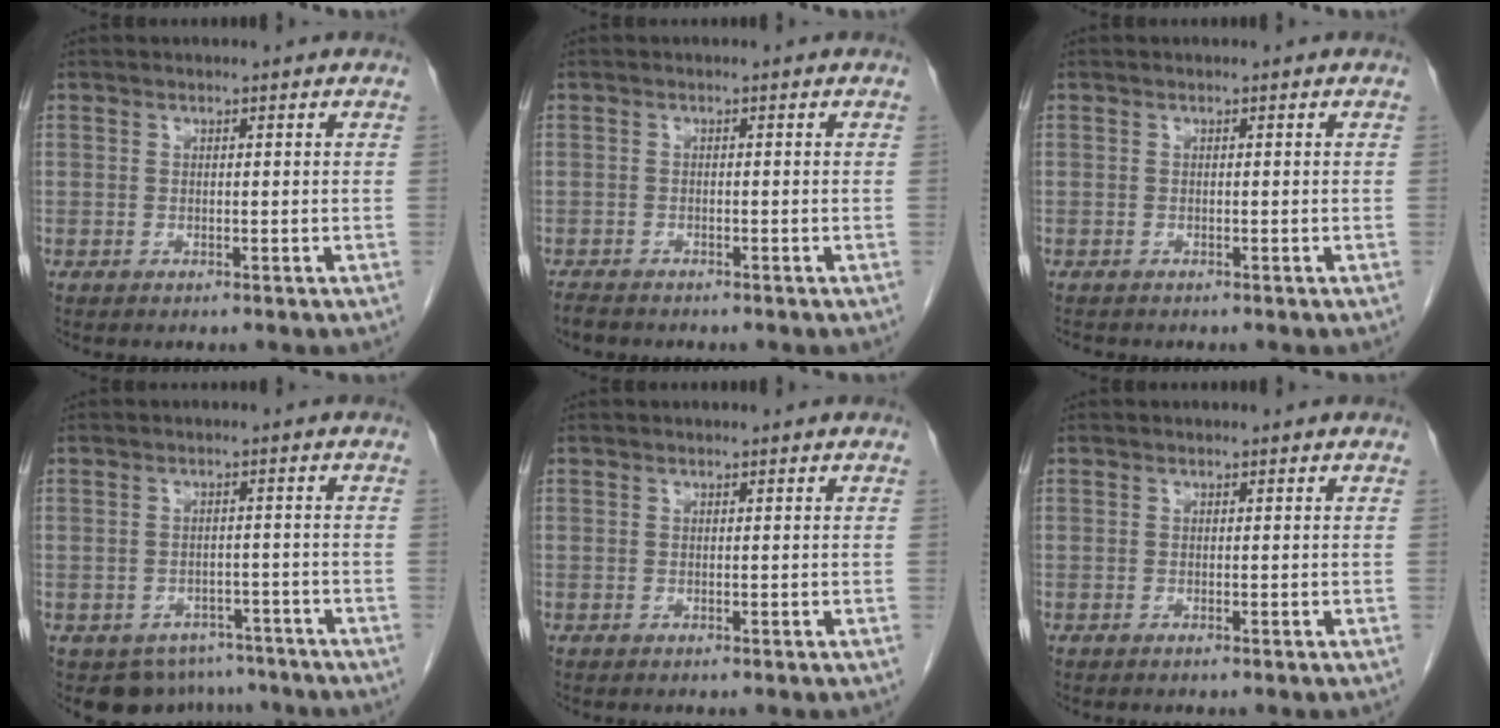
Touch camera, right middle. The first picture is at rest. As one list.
[{"total": 2.4, "force": [-2.2, 0.6, 0.7], "torque": [-0.013, -0.006, -0.036]}, {"total": 1.3, "force": [-1.2, 0.4, 0.4], "torque": [-0.010, -0.003, -0.019]}, {"total": 7.2, "force": [-5.7, 4.4, 0.3], "torque": [0.010, 0.013, -0.071]}, {"total": 0.0}, {"total": 0.0}]